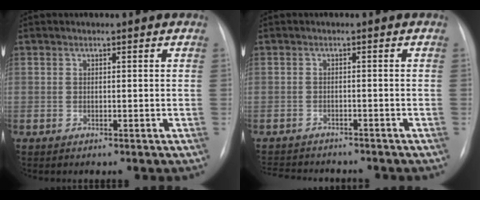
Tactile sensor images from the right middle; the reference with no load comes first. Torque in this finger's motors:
{"motor_torque": [0.03, -0.12, 0.01, 0.00]}